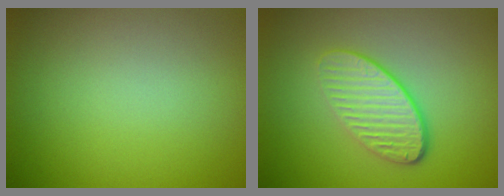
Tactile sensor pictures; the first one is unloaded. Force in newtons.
{"total": 4.1, "press": 3.0, "slide": 2.8}